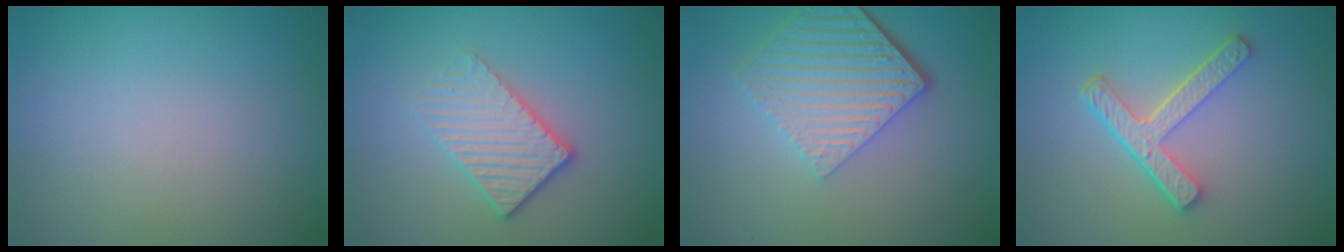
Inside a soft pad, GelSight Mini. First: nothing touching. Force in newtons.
{"total": 3.2, "press": 2.8, "slide": 1.5}
{"total": 6.0, "press": 4.2, "slide": 4.3}
{"total": 4.4, "press": 3.3, "slide": 2.9}